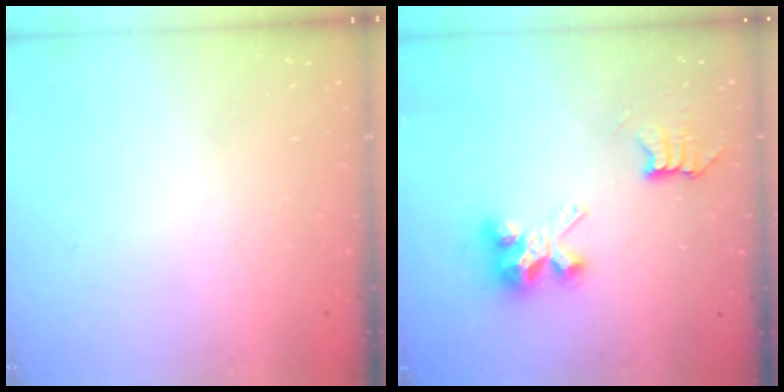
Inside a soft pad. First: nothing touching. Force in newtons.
{"total": 6.4, "press": 6.4, "slide": 0.1}